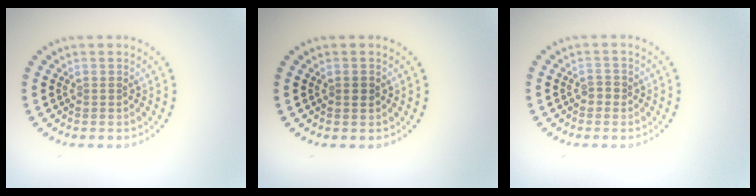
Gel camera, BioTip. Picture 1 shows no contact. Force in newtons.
{"total": 0.8, "press": 0.8, "slide": 0.1}
{"total": 1.0, "press": 0.9, "slide": 0.4}